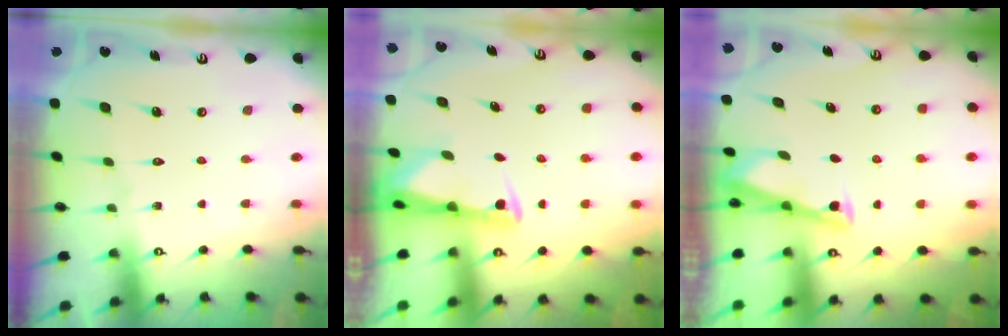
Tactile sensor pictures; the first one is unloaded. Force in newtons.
{"total": 2.3, "press": 2.2, "slide": 0.5}
{"total": 2.9, "press": 2.9, "slide": 0.4}